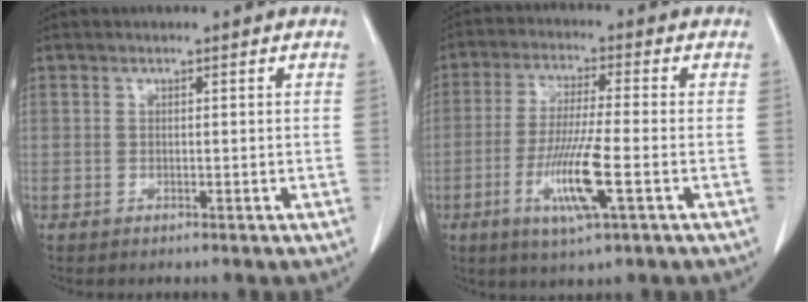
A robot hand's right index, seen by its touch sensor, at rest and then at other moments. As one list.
[{"total": 9.8, "force": [-3.2, 0.3, 9.3], "torque": [-0.181, -0.015, -0.060]}]